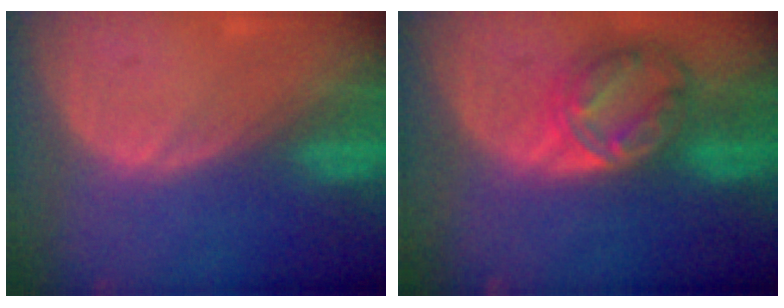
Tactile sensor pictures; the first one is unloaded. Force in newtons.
{"total": 8.2, "press": 7.0, "slide": 4.3}